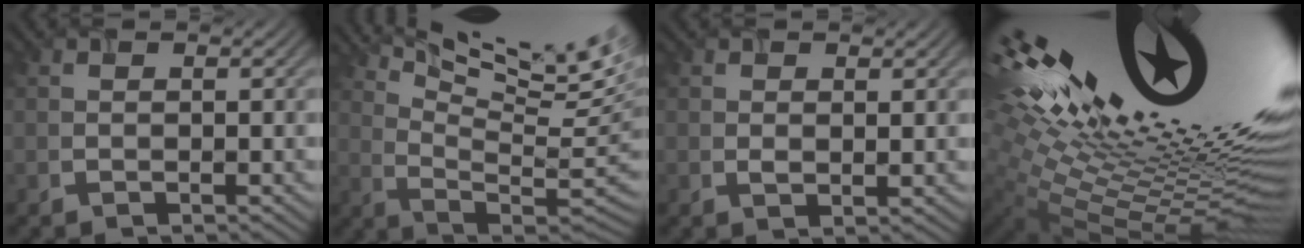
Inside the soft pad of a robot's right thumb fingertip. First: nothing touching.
{"total": 13.7, "force": [7.9, 2.8, 10.8], "torque": [-0.175, -0.010, 0.125]}
{"total": 1.9, "force": [1.3, 0.7, 1.2], "torque": [-0.022, 0.000, 0.027]}
{"total": 22.1, "force": [9.0, 6.8, 19.0], "torque": [-0.315, 0.038, 0.165]}